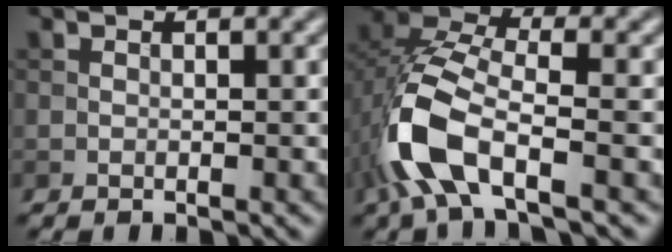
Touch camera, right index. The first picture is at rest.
{"total": 8.8, "force": [-3.5, 4.1, 6.9], "torque": [-0.164, 0.002, -0.080]}